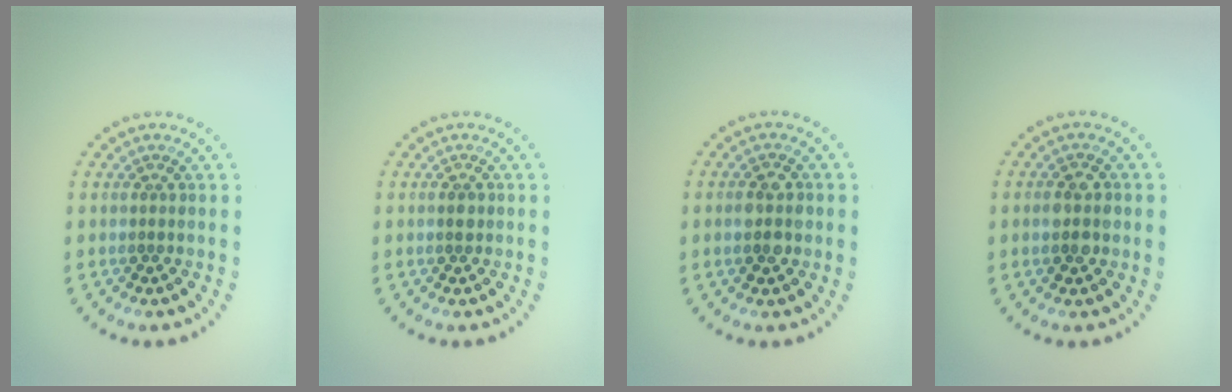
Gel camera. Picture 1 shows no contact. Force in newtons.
{"total": 1.1, "press": 1.1, "slide": 0.1}
{"total": 2.4, "press": 2.4, "slide": 0.2}
{"total": 2.4, "press": 2.4, "slide": 0.2}